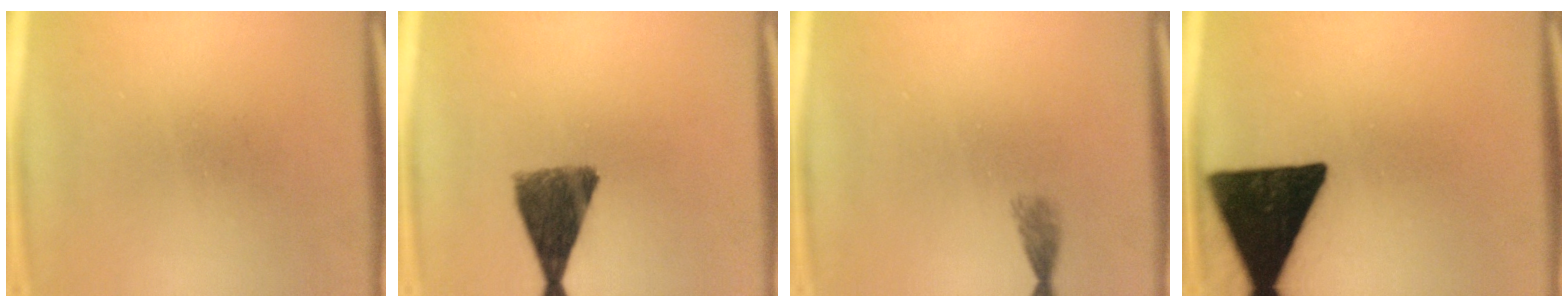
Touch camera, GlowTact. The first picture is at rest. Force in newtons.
{"total": 9.4}
{"total": 1.3}
{"total": 19.4}